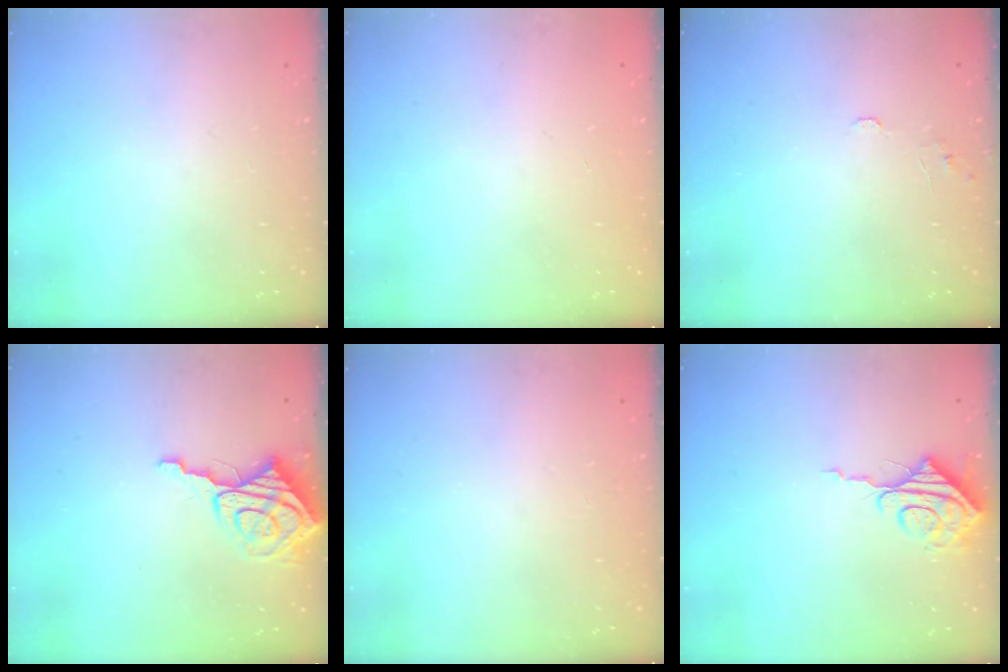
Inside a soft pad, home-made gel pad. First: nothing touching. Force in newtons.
{"total": 0.0}
{"total": 4.8, "press": 4.8, "slide": 0.4}
{"total": 8.5, "press": 8.4, "slide": 0.8}
{"total": 0.0}
{"total": 8.2, "press": 8.1, "slide": 0.9}